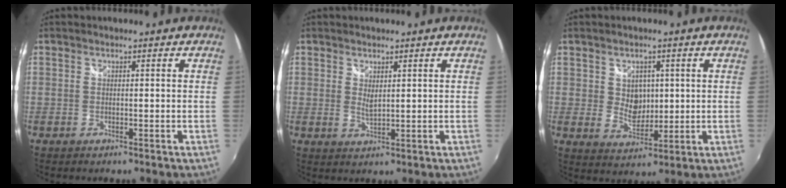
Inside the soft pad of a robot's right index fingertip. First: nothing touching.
{"total": 2.2, "force": [0.9, 0.9, 1.8], "torque": [-0.031, -0.005, 0.015]}
{"total": 5.4, "force": [1.1, 4.3, 3.1], "torque": [-0.048, -0.002, 0.025]}